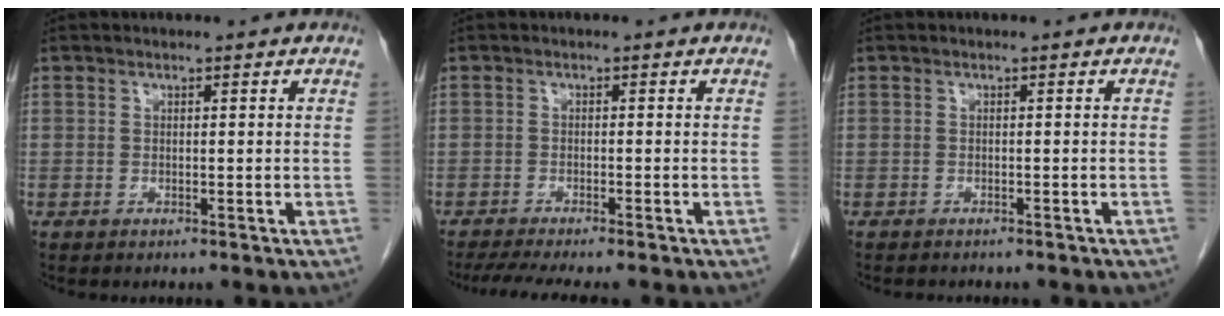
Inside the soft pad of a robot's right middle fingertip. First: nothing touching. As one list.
[{"total": 7.7, "force": [-6.6, 0.5, 4.0], "torque": [-0.054, -0.011, -0.102]}, {"total": 4.6, "force": [-4.0, 1.4, 1.8], "torque": [-0.025, -0.004, -0.043]}]